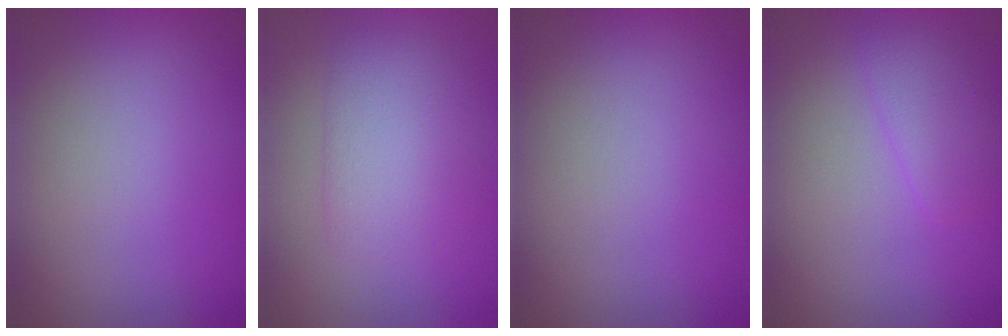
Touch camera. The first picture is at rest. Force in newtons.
{"total": 3.6, "press": 3.6, "slide": 0.2}
{"total": 0.0}
{"total": 2.0, "press": 2.0, "slide": 0.1}